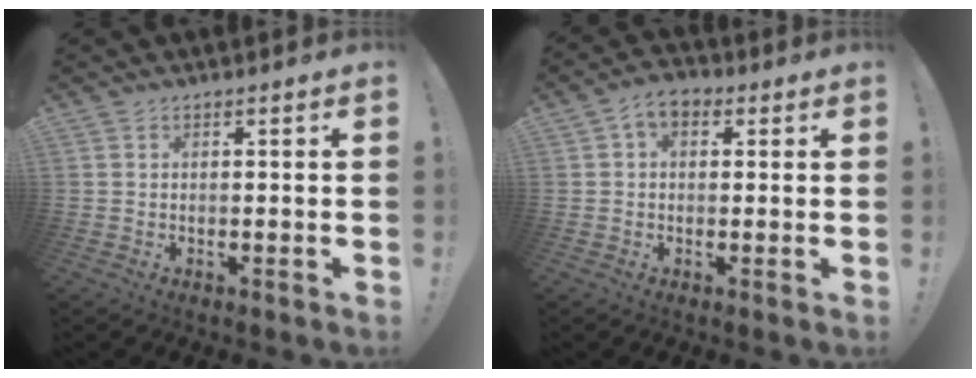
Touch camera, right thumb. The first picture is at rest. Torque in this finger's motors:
{"motor_torque": [0.37, 1.34, 0.21, -0.10, 0.01]}